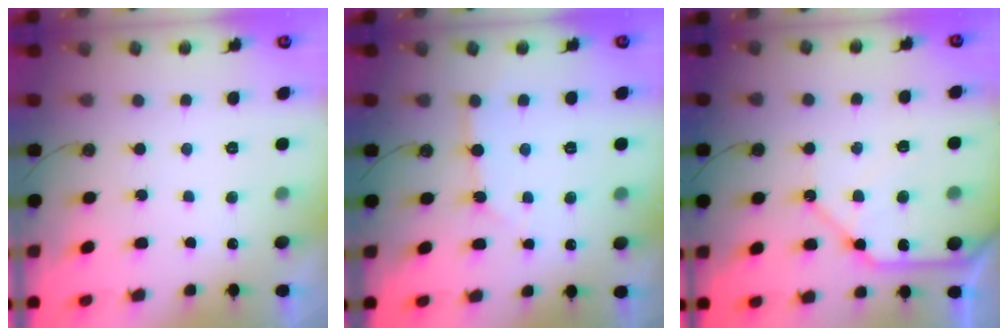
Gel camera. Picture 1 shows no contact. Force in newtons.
{"total": 2.6, "press": 2.6, "slide": 0.3}
{"total": 11.8, "press": 11.7, "slide": 1.4}